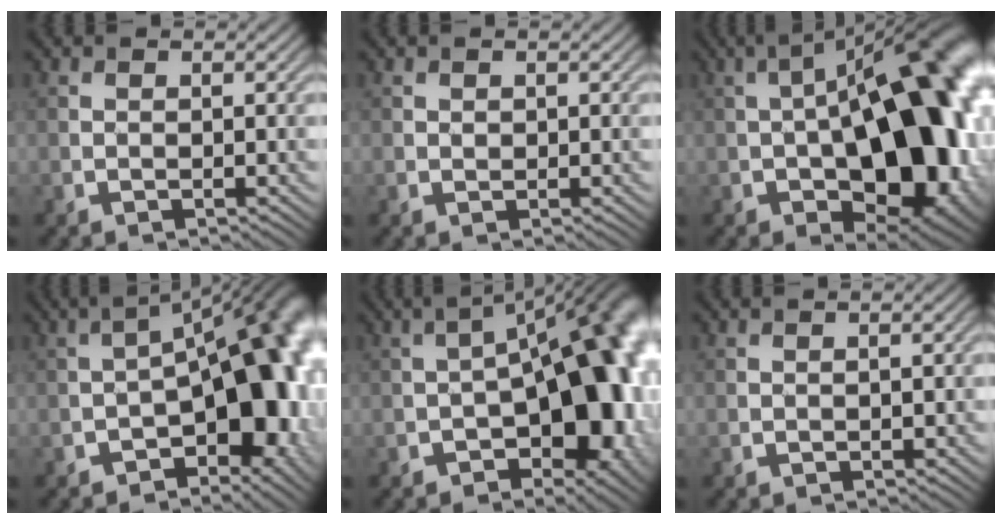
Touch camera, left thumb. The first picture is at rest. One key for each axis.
{"total": 0.5, "fx": 0.3, "fy": 0.4, "fz": 0.2, "tx": -0.002, "ty": -0.004, "tz": 0.006}
{"total": 21.2, "fx": -2.0, "fy": 11.3, "fz": 17.8, "tx": -0.229, "ty": -0.006, "tz": -0.032}
{"total": 16.2, "fx": -4.1, "fy": 8.3, "fz": 13.3, "tx": -0.142, "ty": -0.006, "tz": -0.062}
{"total": 17.7, "fx": -3.5, "fy": 9.6, "fz": 14.5, "tx": -0.159, "ty": -0.015, "tz": -0.051}
{"total": 1.2, "fx": -0.3, "fy": 0.4, "fz": 1.1, "tx": -0.017, "ty": 0.002, "tz": -0.003}